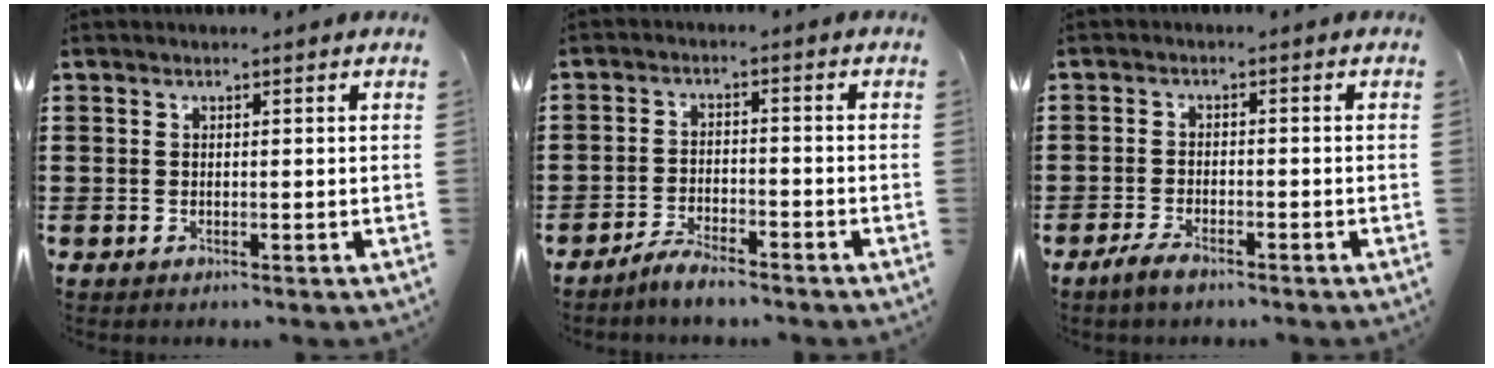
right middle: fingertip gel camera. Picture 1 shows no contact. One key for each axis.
{"total": 3.6, "fx": -3.5, "fy": 0.4, "fz": 0.9, "tx": -0.025, "ty": 0.006, "tz": -0.073}
{"total": 2.6, "fx": -2.0, "fy": 0.9, "fz": 1.4, "tx": -0.032, "ty": 0.004, "tz": -0.042}